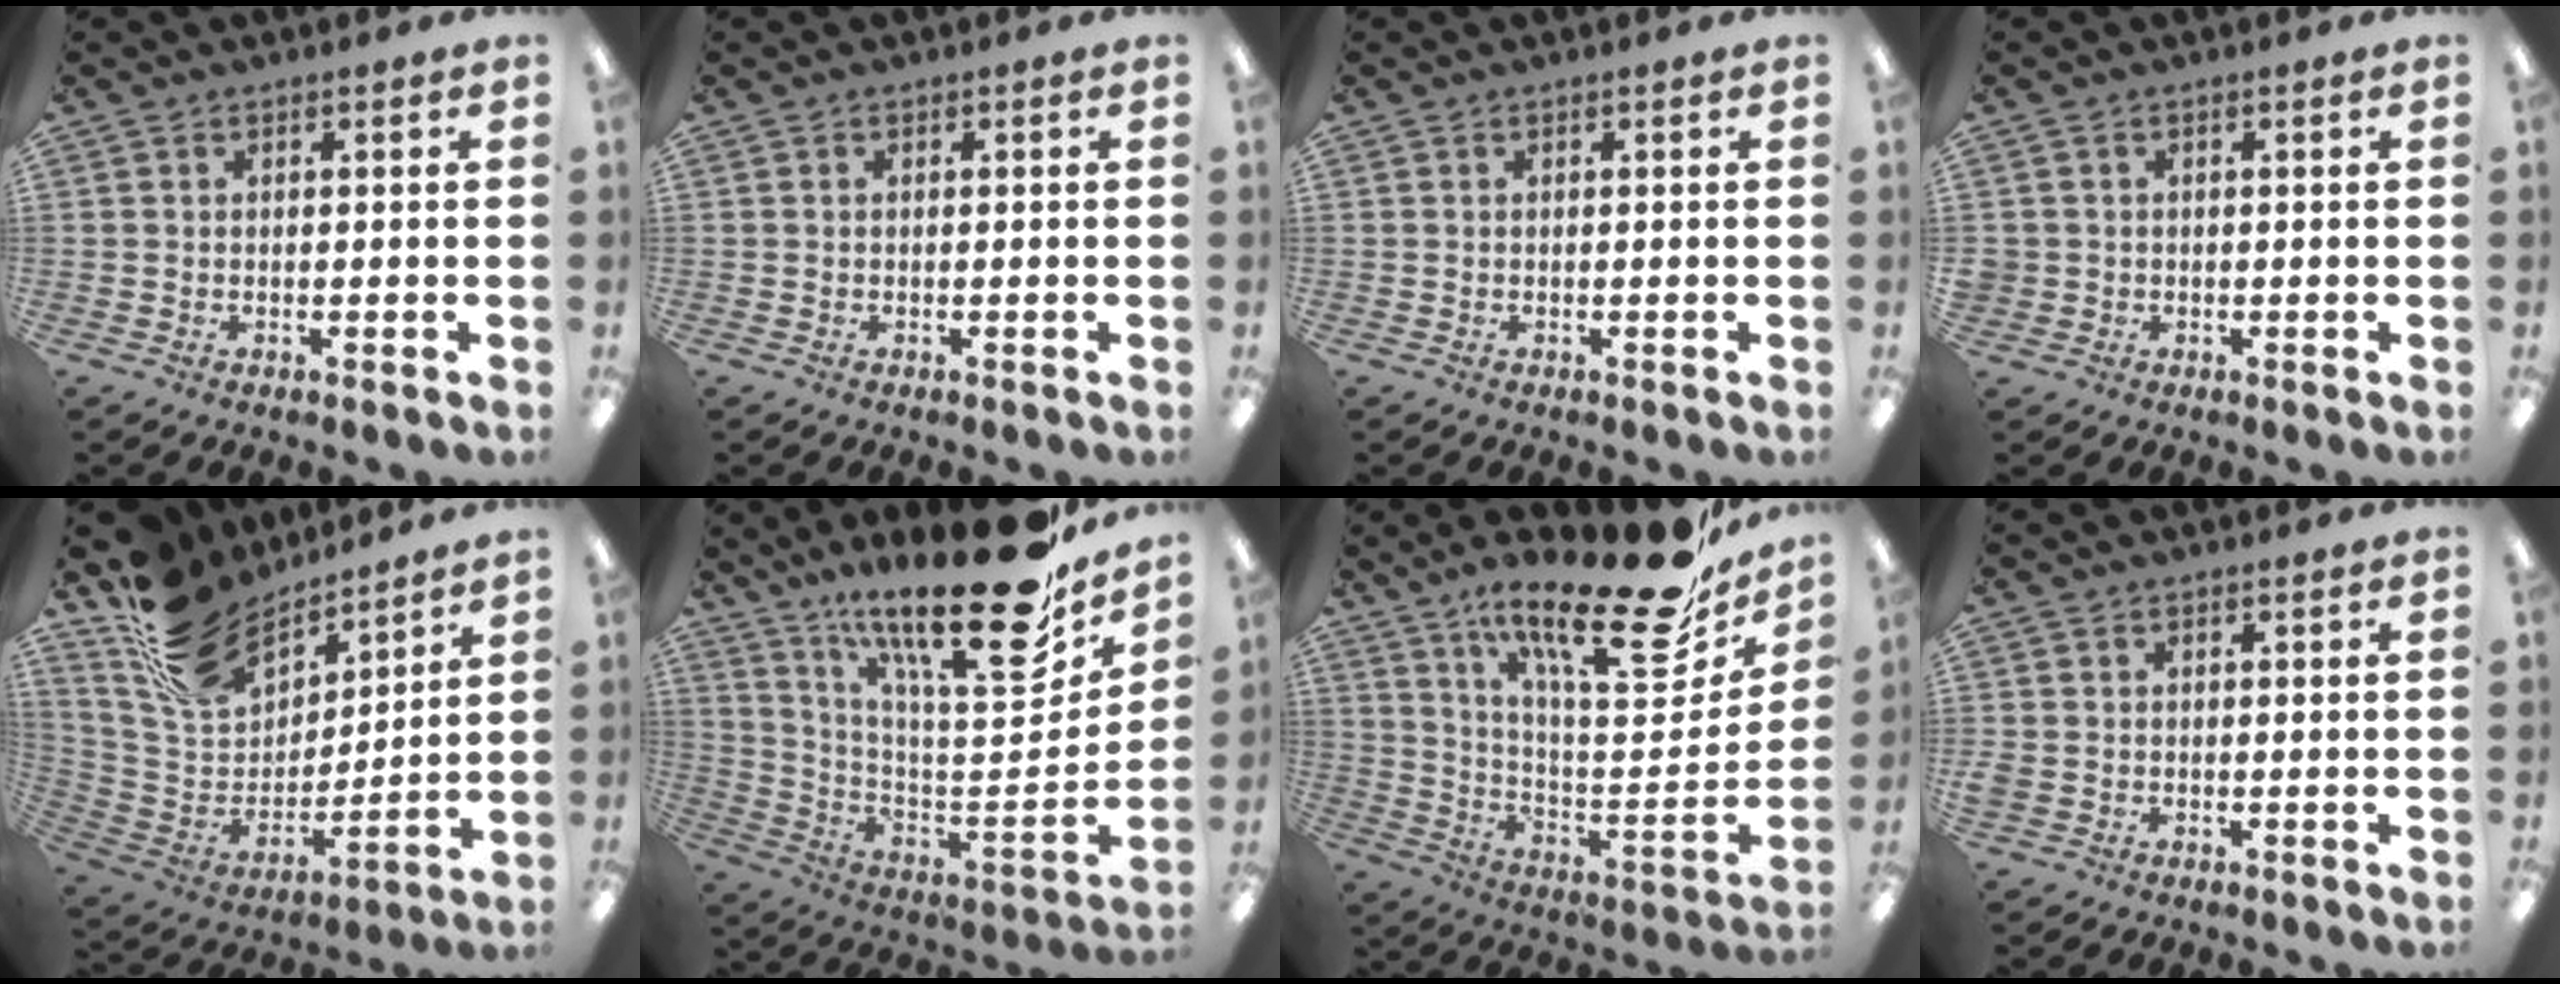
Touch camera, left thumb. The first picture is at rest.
{"total": 0.0}
{"total": 0.0}
{"total": 1.6, "force": [0.3, 1.5, 0.1], "torque": [-0.004, 0.004, 0.004]}
{"total": 19.6, "force": [14.9, 10.4, 7.3], "torque": [-0.164, -0.095, 0.280]}
{"total": 26.4, "force": [19.9, 5.9, 16.3], "torque": [-0.236, -0.148, 0.321]}
{"total": 26.4, "force": [19.3, 6.6, 16.7], "torque": [-0.241, -0.139, 0.312]}
{"total": 1.3, "force": [-0.2, 1.2, 0.5], "torque": [-0.008, 0.003, -0.004]}